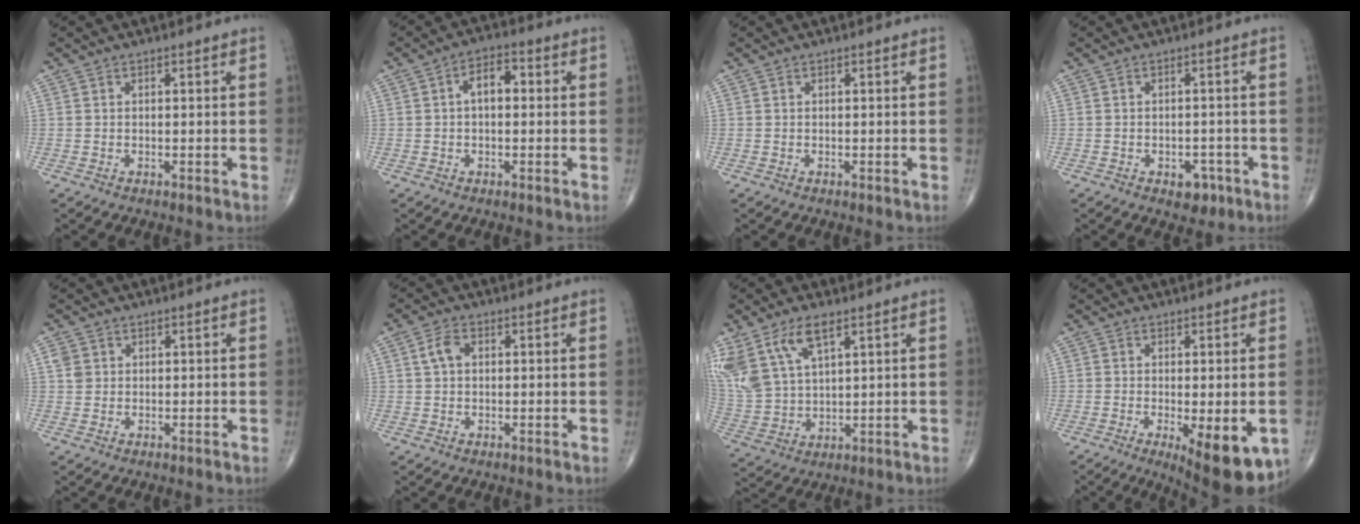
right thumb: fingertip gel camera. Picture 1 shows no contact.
{"total": 5.4, "force": [0.5, 3.1, 4.4], "torque": [-0.063, 0.020, 0.001]}
{"total": 0.0}
{"total": 4.1, "force": [-2.0, 2.7, 2.3], "torque": [-0.011, 0.011, -0.022]}
{"total": 2.3, "force": [0.7, 2.0, 0.8], "torque": [-0.008, -0.001, 0.015]}
{"total": 3.6, "force": [0.8, 2.4, 2.6], "torque": [-0.052, 0.008, 0.013]}
{"total": 14.6, "force": [7.9, 7.1, 10.0], "torque": [-0.219, -0.018, 0.164]}
{"total": 12.0, "force": [-4.4, 4.2, 10.3], "torque": [-0.129, -0.016, -0.054]}